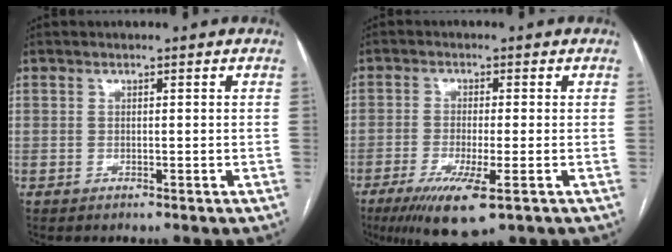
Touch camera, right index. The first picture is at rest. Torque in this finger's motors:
{"motor_torque": [1.09, -0.08, 0.49, 0.11]}